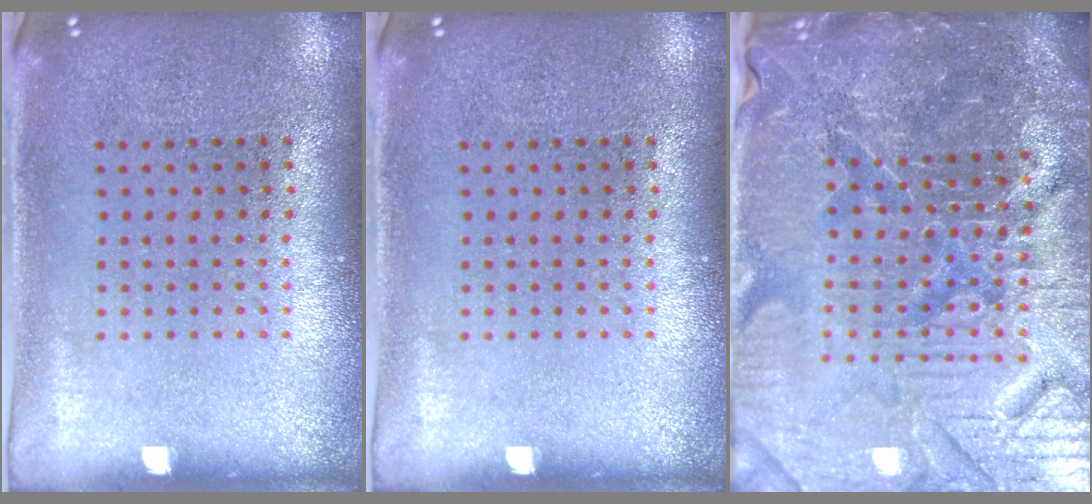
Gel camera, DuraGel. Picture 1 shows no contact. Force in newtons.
{"total": 0.0}
{"total": 6.3, "press": 5.7, "slide": 2.8}